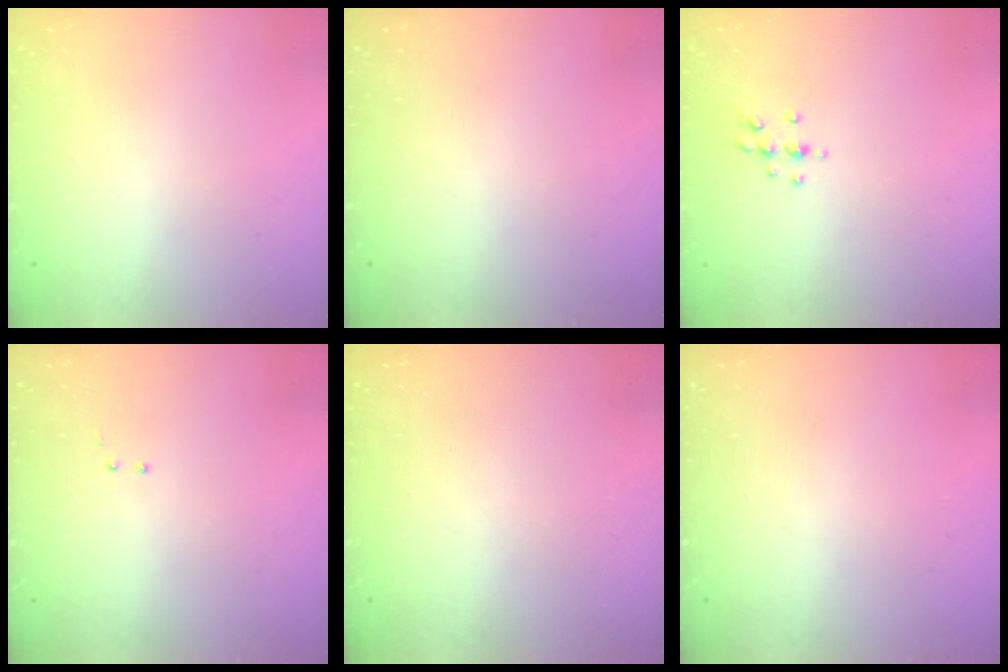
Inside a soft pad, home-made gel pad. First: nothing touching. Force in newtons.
{"total": 0.0}
{"total": 5.5, "press": 5.2, "slide": 1.6}
{"total": 3.0, "press": 2.9, "slide": 0.7}
{"total": 0.0}
{"total": 0.0}